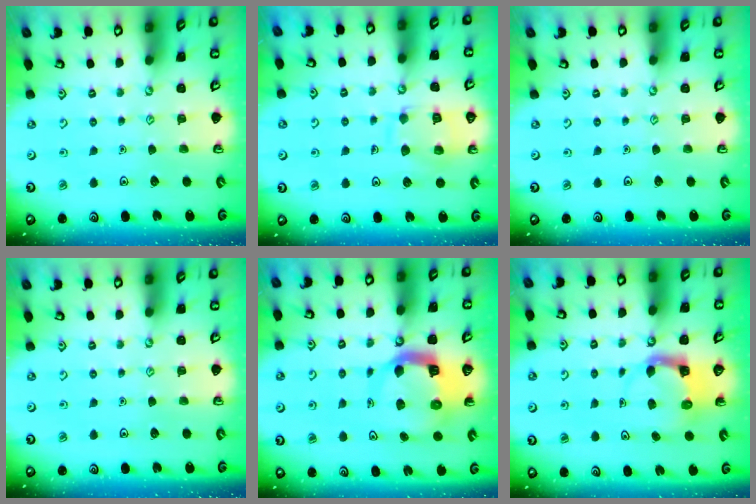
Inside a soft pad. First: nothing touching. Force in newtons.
{"total": 11.6, "press": 11.6, "slide": 1.1}
{"total": 0.0}
{"total": 0.0}
{"total": 8.9, "press": 8.8, "slide": 1.3}
{"total": 3.9, "press": 3.9, "slide": 0.4}